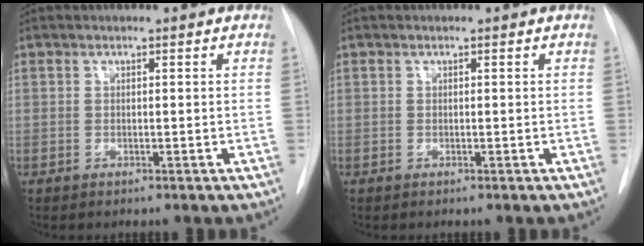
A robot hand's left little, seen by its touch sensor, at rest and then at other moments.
{"total": 0.0}